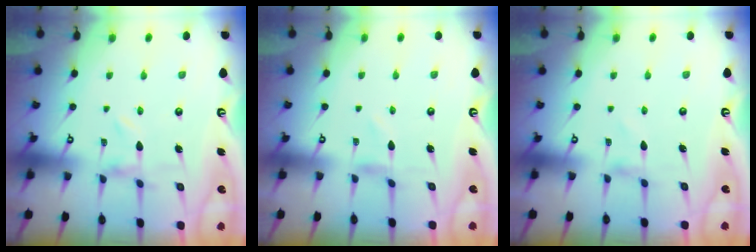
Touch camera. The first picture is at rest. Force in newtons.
{"total": 1.0, "press": 0.9, "slide": 0.1}
{"total": 0.7, "press": 0.6, "slide": 0.1}